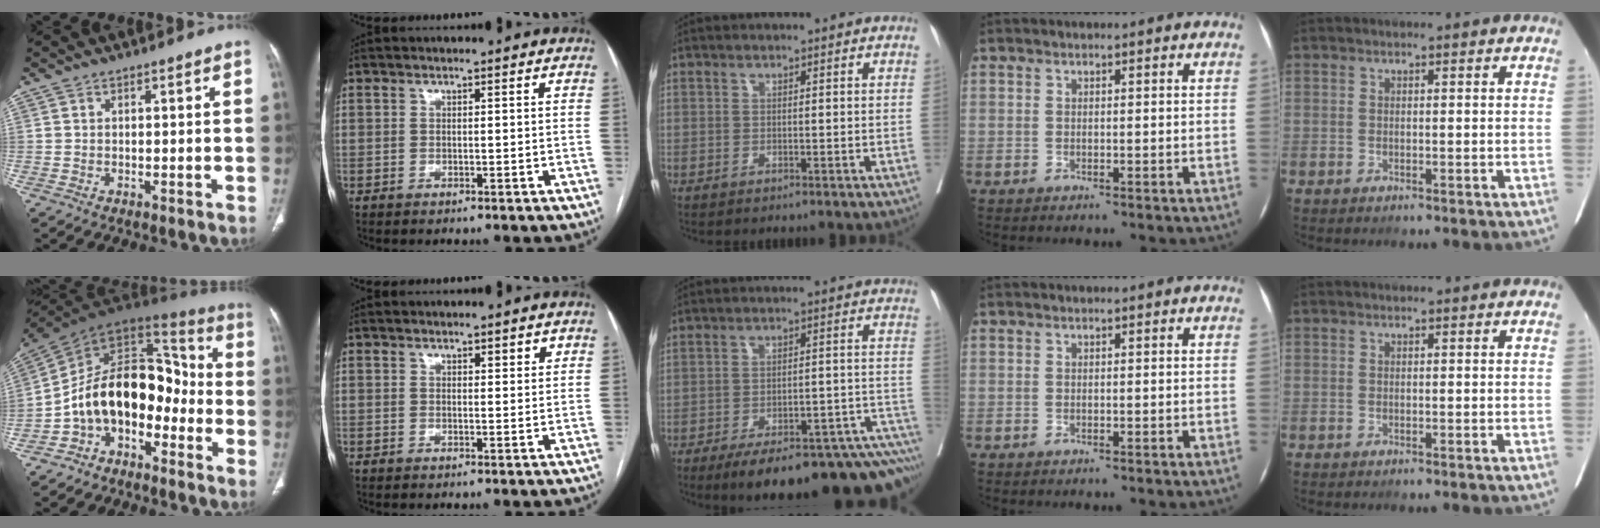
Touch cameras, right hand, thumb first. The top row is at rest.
{"thumb": {"total": 16.8, "force": [-5.5, 10.9, 11.6], "torque": [-0.156, 0.105, -0.105]}, "index": {"total": 1.5, "force": [1.0, 0.5, 0.9], "torque": [-0.011, 0.001, 0.013]}, "middle": {"total": 23.9, "force": [-20.2, 4.3, 12.1], "torque": [-0.079, 0.018, -0.262]}}